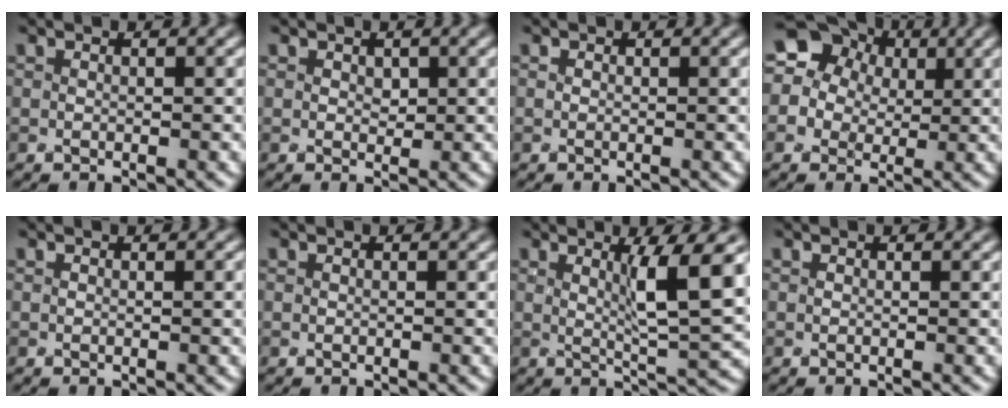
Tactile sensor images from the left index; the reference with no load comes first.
{"total": 0.5, "force": [-0.1, 0.5, 0.2], "torque": [0.002, 0.004, 0.010]}
{"total": 0.0}
{"total": 13.0, "force": [4.6, 11.1, 4.8], "torque": [-0.126, 0.052, 0.064]}
{"total": 1.0, "force": [0.0, 0.4, 0.9], "torque": [-0.004, 0.002, 0.000]}
{"total": 0.0}
{"total": 5.6, "force": [1.2, 0.6, 5.5], "torque": [-0.084, -0.002, 0.030]}
{"total": 0.0}